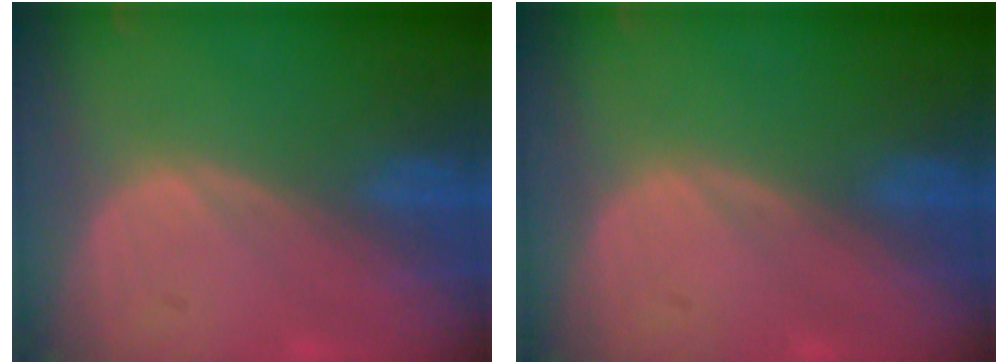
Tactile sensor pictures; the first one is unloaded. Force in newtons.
{"total": 0.0}